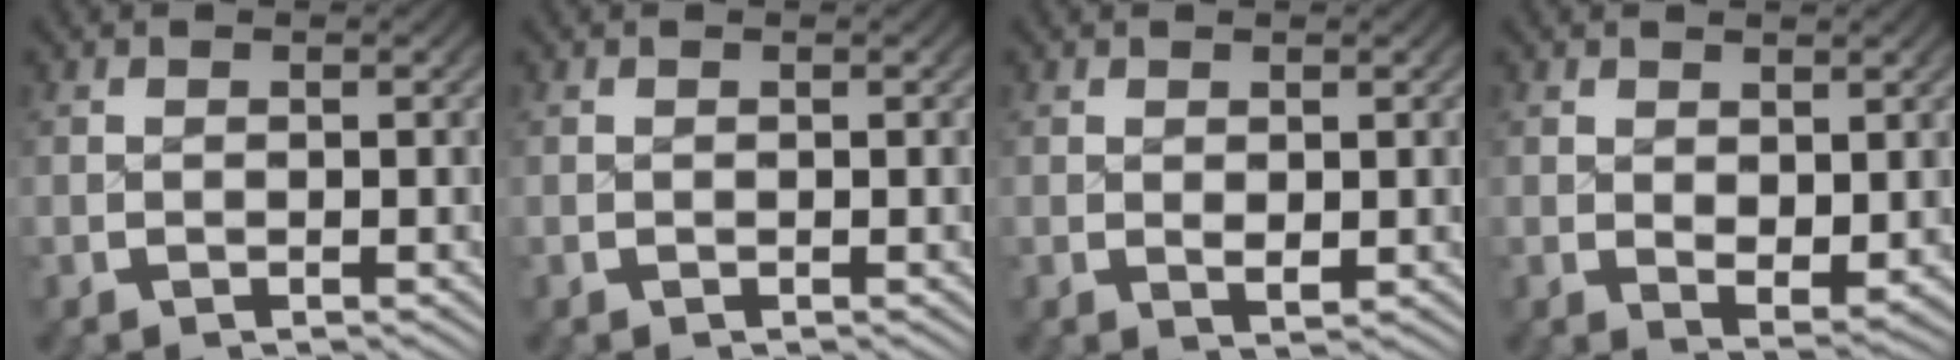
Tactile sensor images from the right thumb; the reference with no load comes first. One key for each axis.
{"total": 0.0}
{"total": 1.0, "fx": 0.5, "fy": 0.5, "fz": 0.7, "tx": -0.012, "ty": -0.005, "tz": 0.014}
{"total": 2.3, "fx": 0.7, "fy": 1.3, "fz": 1.7, "tx": -0.025, "ty": -0.013, "tz": 0.021}